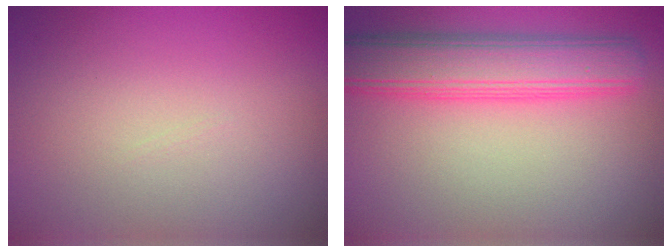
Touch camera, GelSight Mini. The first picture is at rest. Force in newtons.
{"total": 6.5, "press": 6.5, "slide": 0.2}